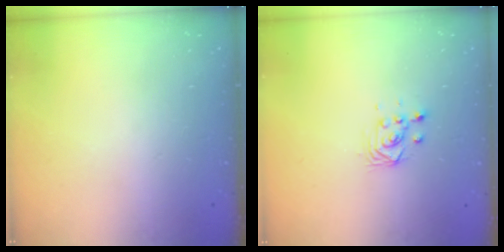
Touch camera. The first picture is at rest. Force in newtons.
{"total": 3.3, "press": 3.1, "slide": 1.0}